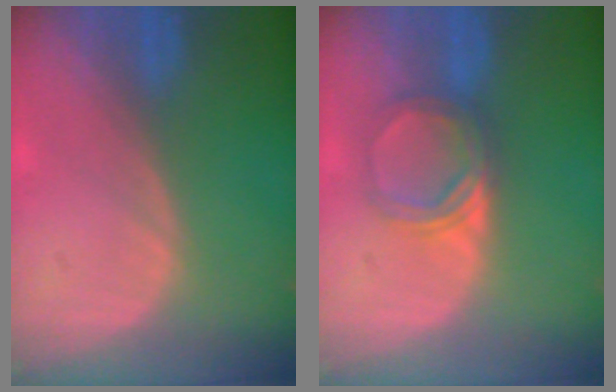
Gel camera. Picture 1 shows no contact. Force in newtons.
{"total": 5.3, "press": 4.8, "slide": 2.3}